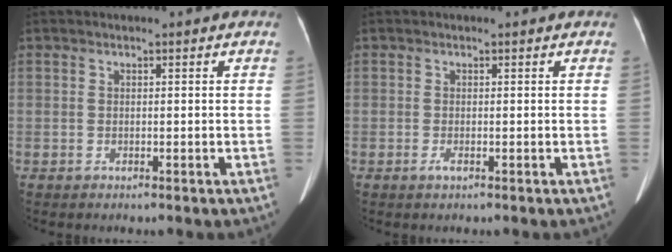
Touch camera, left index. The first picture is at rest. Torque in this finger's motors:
{"motor_torque": [0.24, 0.14, 0.07, 0.00]}